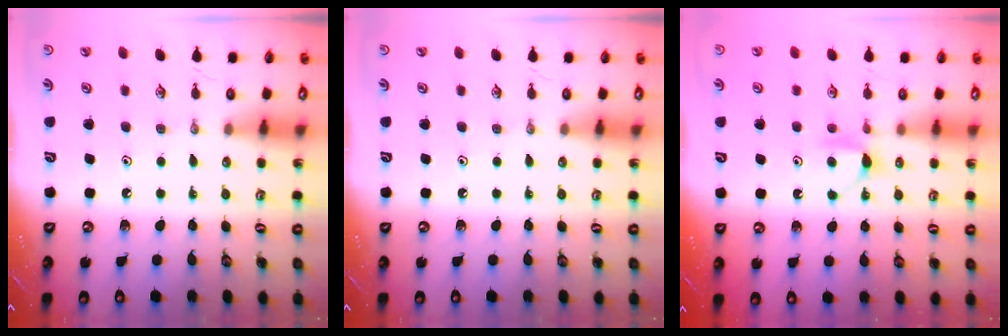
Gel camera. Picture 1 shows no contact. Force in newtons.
{"total": 0.0}
{"total": 6.2, "press": 6.2, "slide": 0.5}